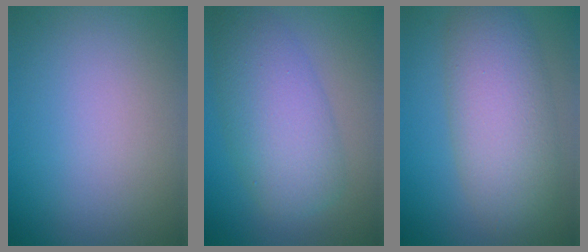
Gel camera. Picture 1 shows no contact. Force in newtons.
{"total": 6.8, "press": 6.8, "slide": 0.1}
{"total": 7.6, "press": 7.6, "slide": 0.3}